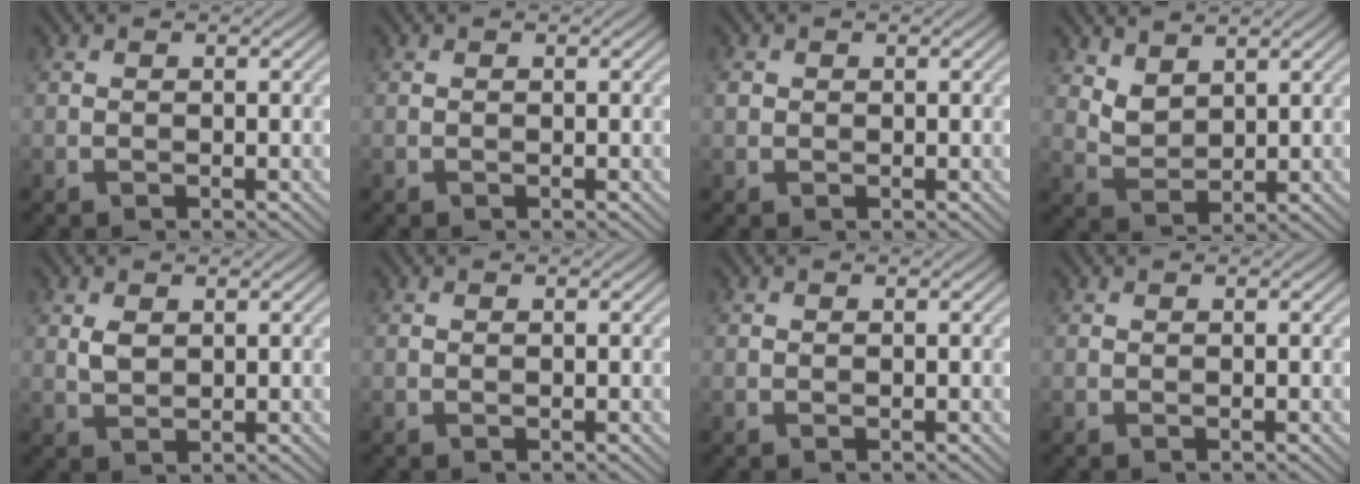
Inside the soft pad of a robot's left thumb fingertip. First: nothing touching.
{"total": 0.0}
{"total": 0.7, "force": [0.1, 0.7, 0.0], "torque": [-0.001, -0.002, 0.000]}
{"total": 3.4, "force": [2.5, 1.7, 1.5], "torque": [-0.040, -0.006, 0.060]}
{"total": 1.7, "force": [0.7, 1.1, 1.1], "torque": [-0.029, -0.003, 0.018]}
{"total": 0.0}
{"total": 0.0}
{"total": 0.0}